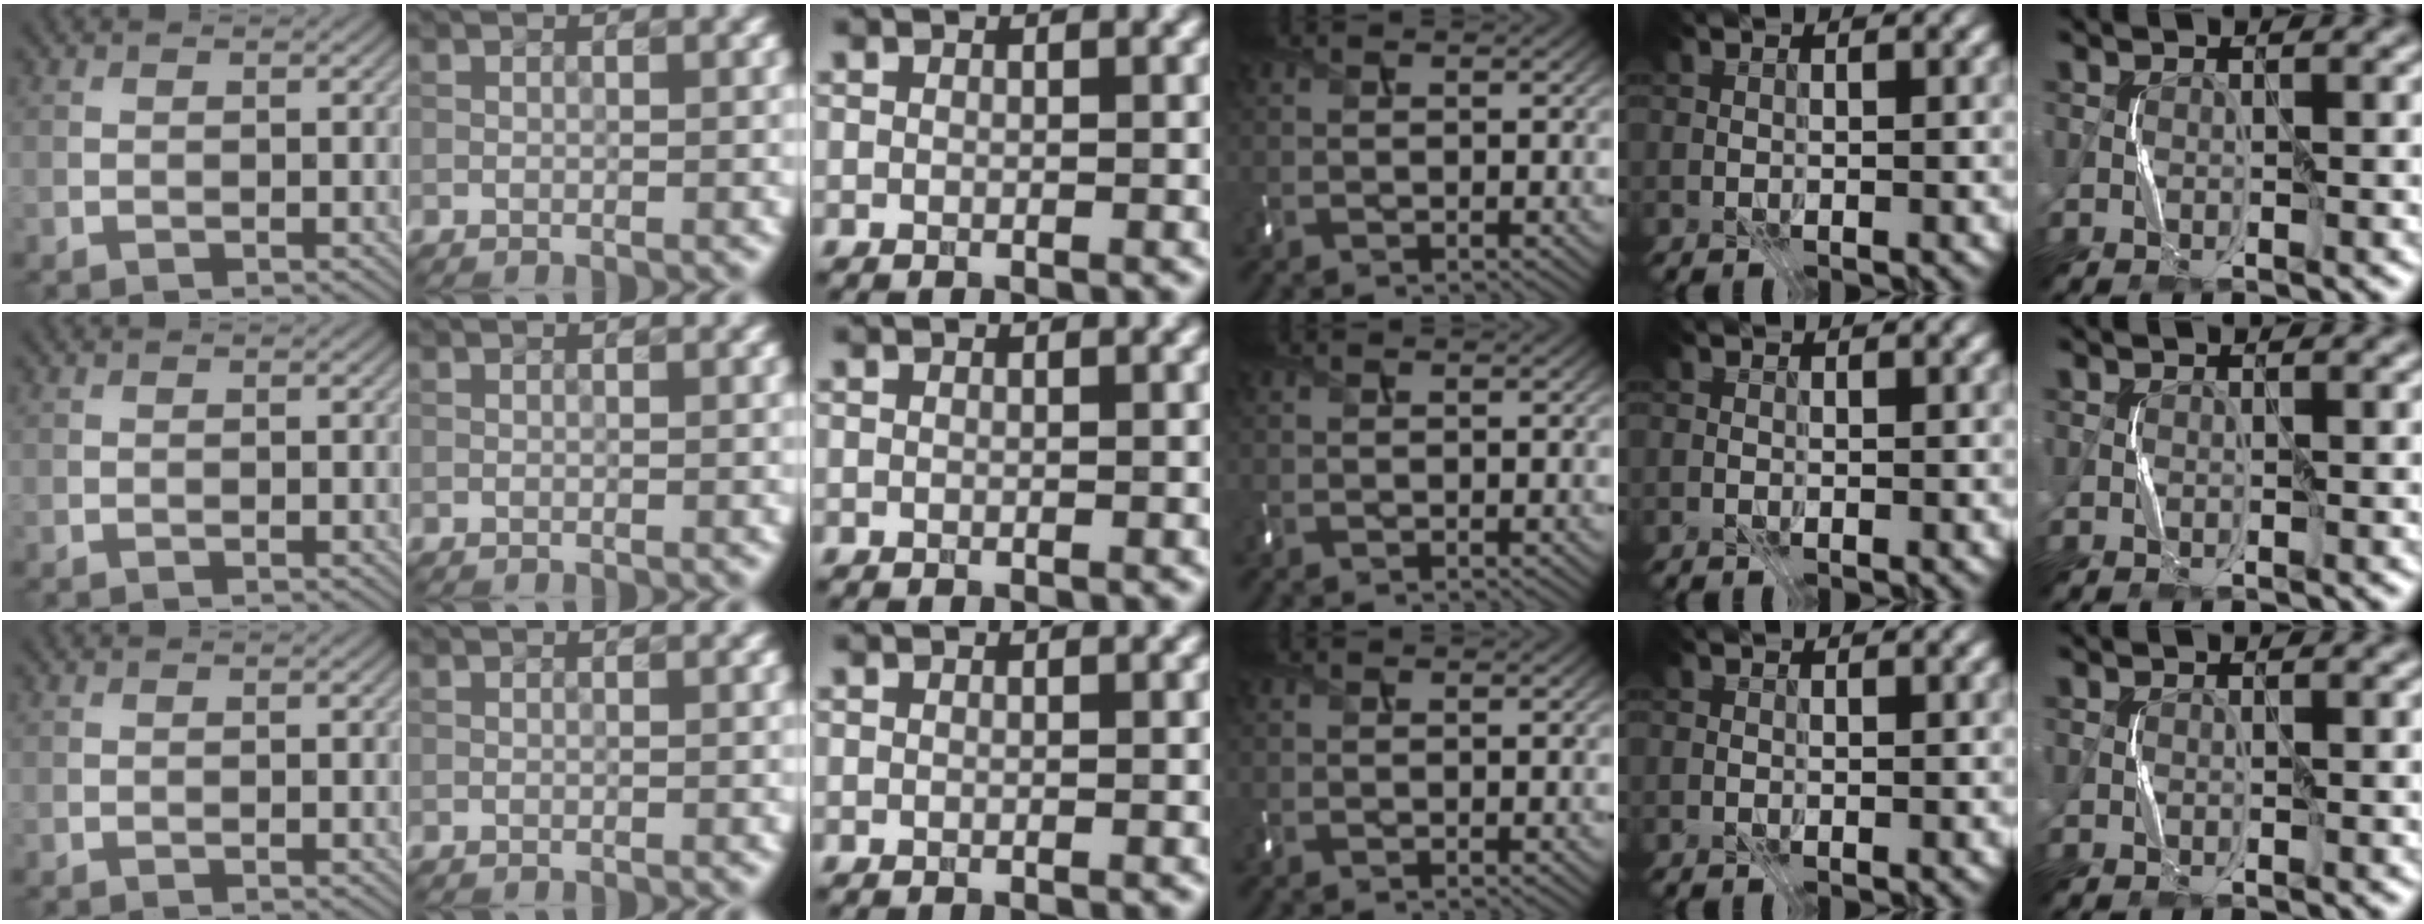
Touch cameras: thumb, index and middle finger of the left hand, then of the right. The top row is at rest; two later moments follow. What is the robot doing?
{"motion": "press", "object": "keyboard"}